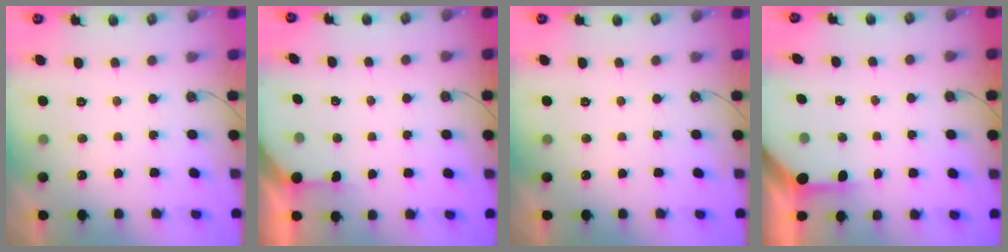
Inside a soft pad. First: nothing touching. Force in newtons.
{"total": 2.7, "press": 2.7, "slide": 0.3}
{"total": 0.0}
{"total": 3.4, "press": 3.3, "slide": 0.4}